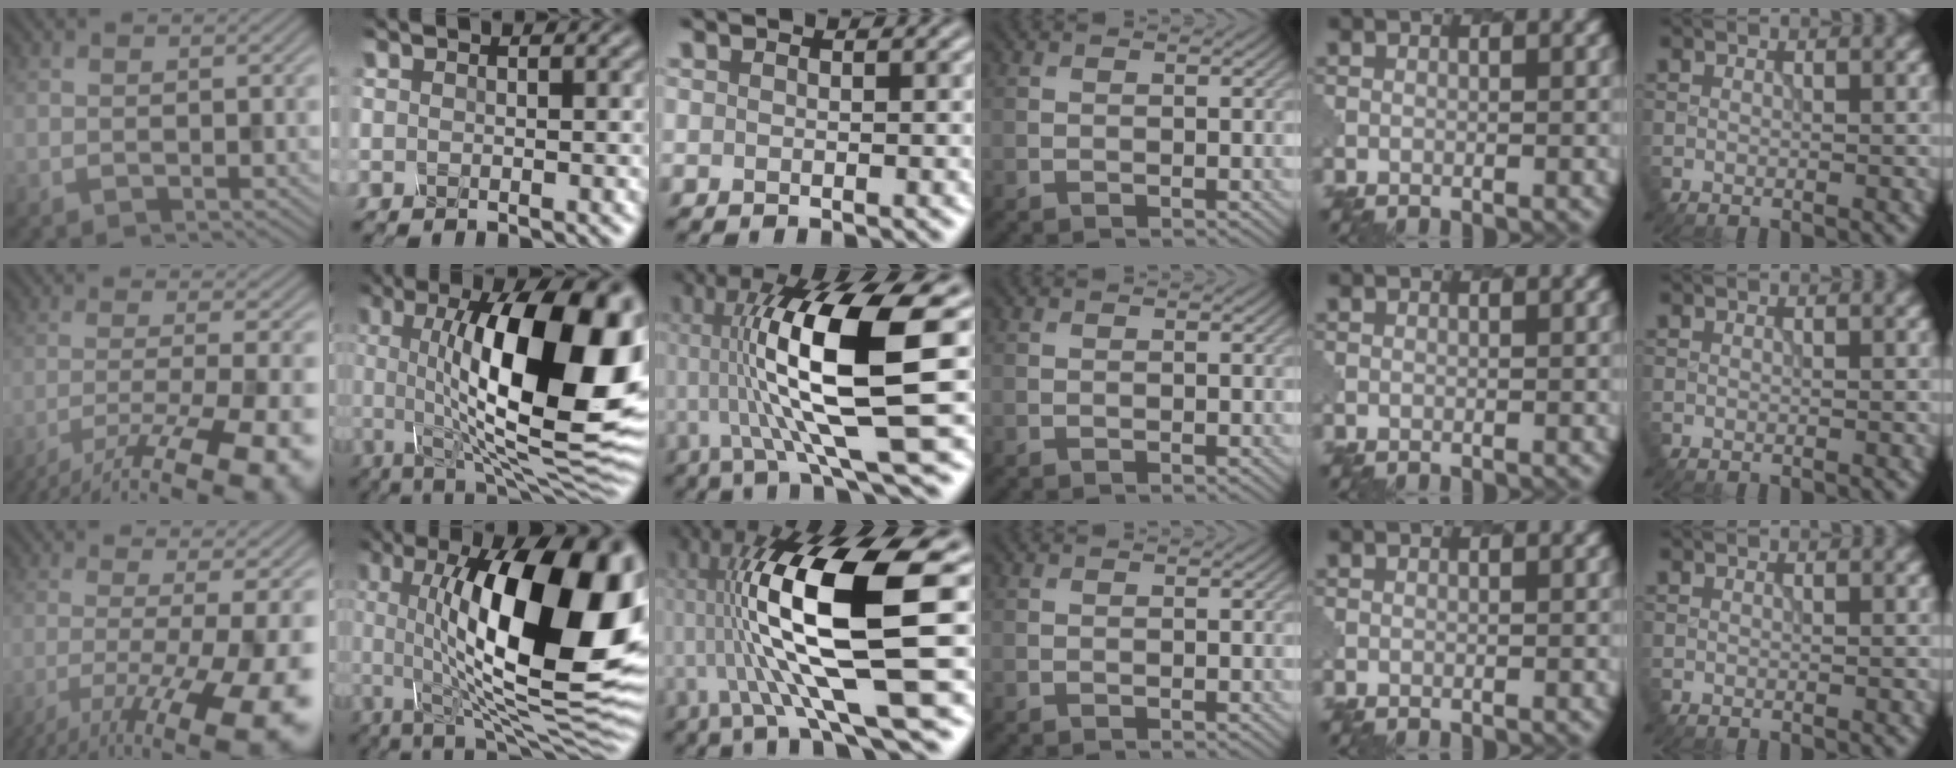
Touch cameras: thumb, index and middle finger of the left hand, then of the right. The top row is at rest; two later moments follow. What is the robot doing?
{"motion": "pour", "object": "mug"}